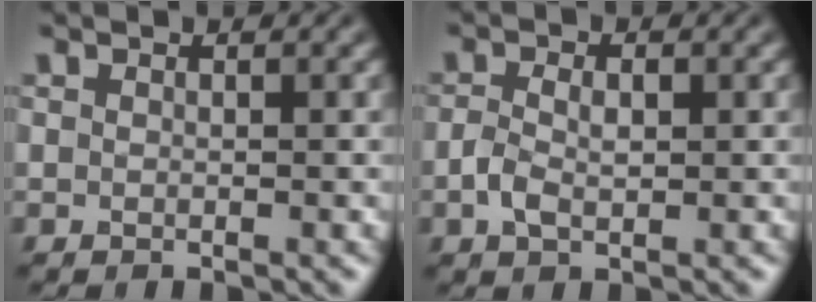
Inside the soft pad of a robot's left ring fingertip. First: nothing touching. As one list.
[{"total": 2.4, "force": [-0.3, 1.5, 1.9], "torque": [-0.041, 0.000, -0.007]}]